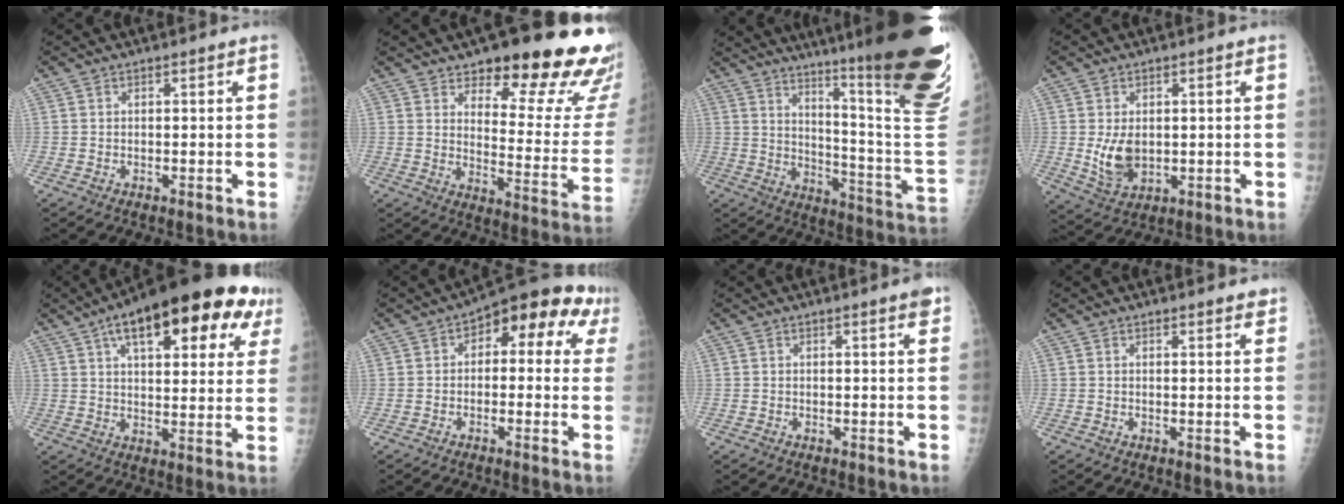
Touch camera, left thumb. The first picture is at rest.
{"total": 24.2, "force": [16.8, 7.8, 15.6], "torque": [-0.153, -0.100, 0.214]}
{"total": 32.5, "force": [20.5, 3.7, 25.0], "torque": [-0.251, -0.117, 0.283]}
{"total": 6.4, "force": [0.0, 4.4, 4.6], "torque": [-0.069, -0.013, 0.016]}
{"total": 24.4, "force": [12.2, 9.6, 18.8], "torque": [-0.244, 0.002, 0.168]}
{"total": 11.9, "force": [3.8, 6.5, 9.2], "torque": [-0.063, 0.029, 0.036]}
{"total": 1.9, "force": [1.2, 0.1, 1.5], "torque": [-0.020, -0.005, 0.014]}
{"total": 2.1, "force": [1.8, 0.6, 0.9], "torque": [0.002, -0.004, 0.021]}